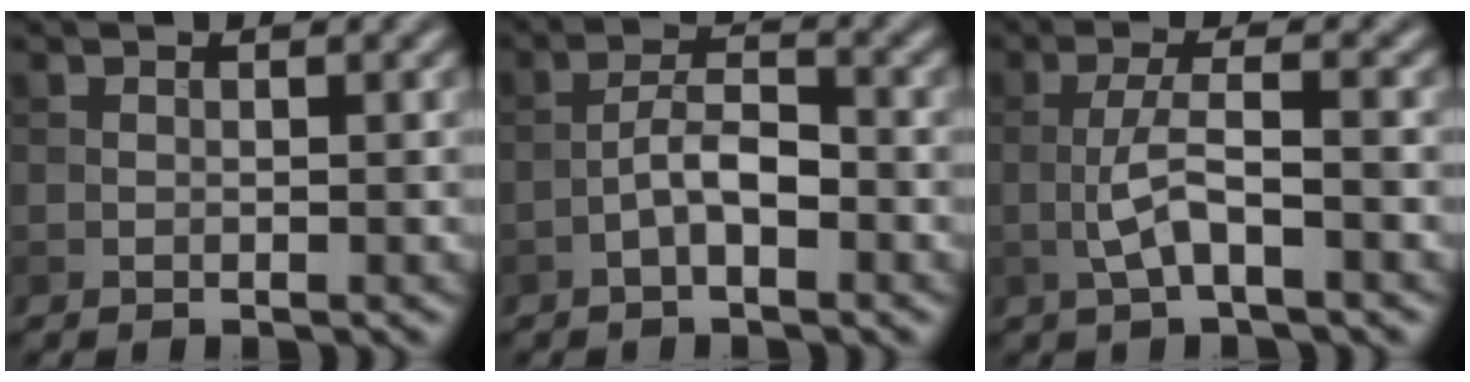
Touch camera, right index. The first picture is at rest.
{"total": 3.1, "force": [-1.4, 1.1, 2.5], "torque": [-0.046, 0.011, -0.032]}
{"total": 3.5, "force": [-1.1, 0.8, 3.2], "torque": [-0.066, 0.008, -0.027]}